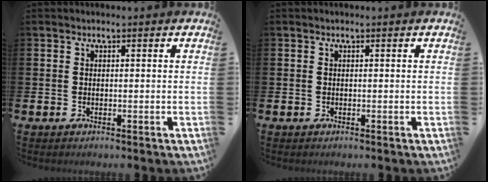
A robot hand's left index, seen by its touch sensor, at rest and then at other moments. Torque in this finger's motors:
{"motor_torque": [-0.05, -0.05, 0.00, 0.01]}